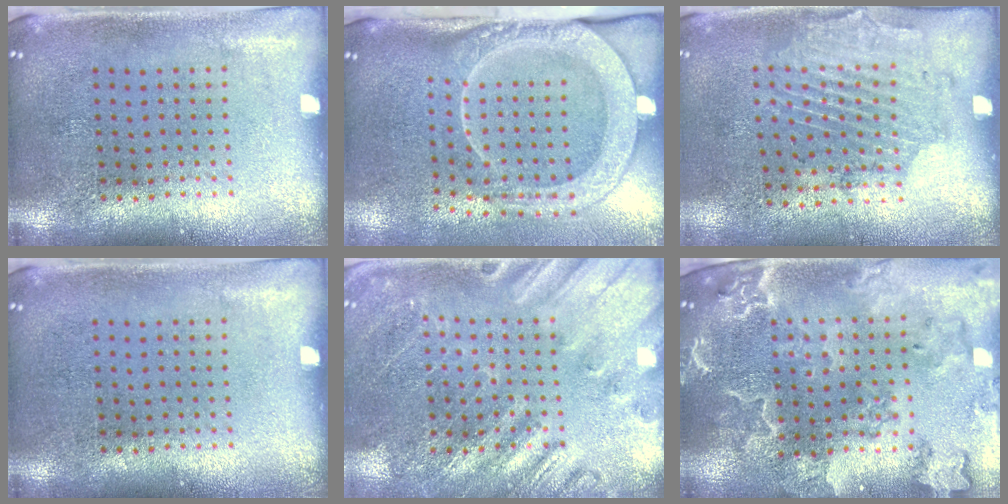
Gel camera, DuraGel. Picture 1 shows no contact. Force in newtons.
{"total": 2.7, "press": 2.1, "slide": 1.6}
{"total": 1.7, "press": 1.2, "slide": 1.2}
{"total": 0.0}
{"total": 2.4, "press": 2.4, "slide": 0.3}
{"total": 3.2, "press": 2.9, "slide": 1.3}